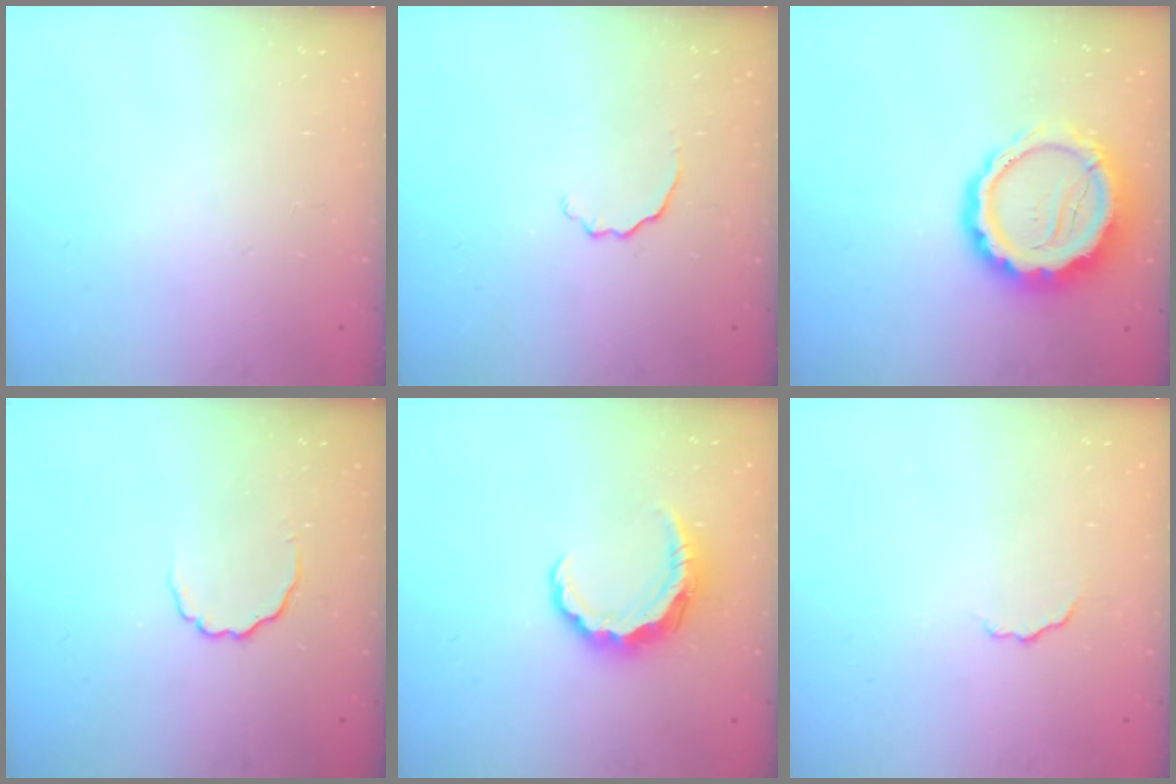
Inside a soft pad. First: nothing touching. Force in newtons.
{"total": 2.9, "press": 2.8, "slide": 0.8}
{"total": 13.4, "press": 13.0, "slide": 3.1}
{"total": 3.0, "press": 2.9, "slide": 0.7}
{"total": 8.8, "press": 8.7, "slide": 1.4}
{"total": 4.0, "press": 3.9, "slide": 0.9}